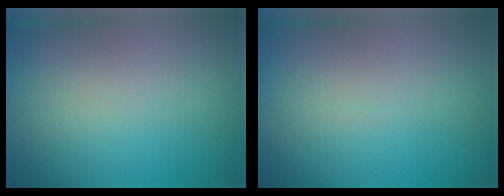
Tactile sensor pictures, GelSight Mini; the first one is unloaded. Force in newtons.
{"total": 0.0}